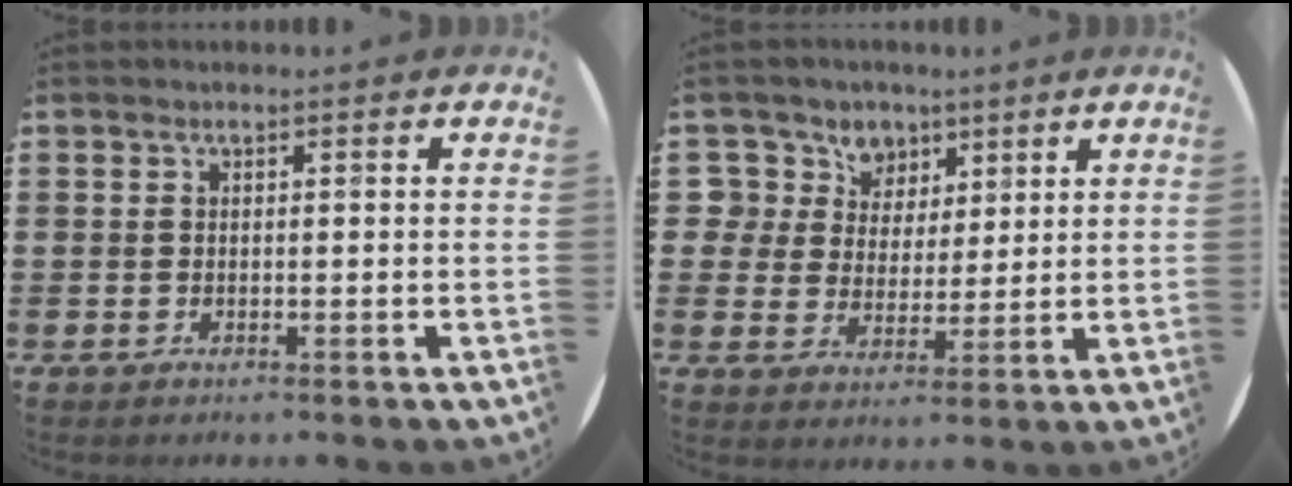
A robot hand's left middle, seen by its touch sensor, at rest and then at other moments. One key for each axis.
{"total": 6.0, "fx": 3.6, "fy": 4.8, "fz": 0.0, "tx": -0.038, "ty": 0.000, "tz": 0.067}